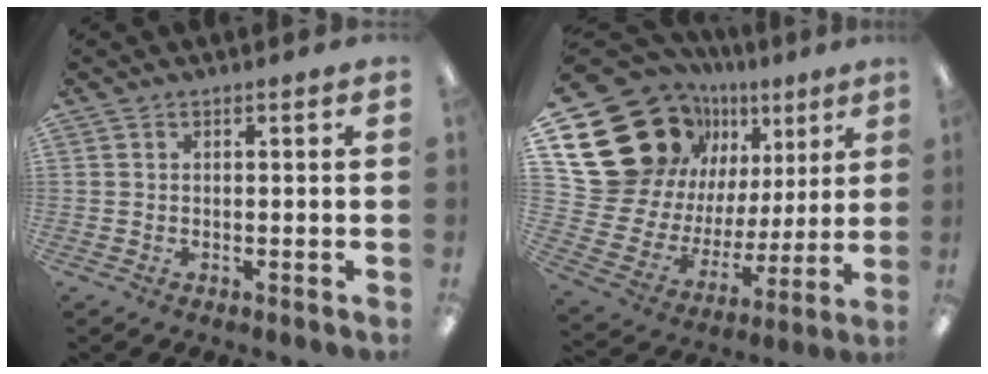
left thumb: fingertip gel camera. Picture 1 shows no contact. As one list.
[{"total": 24.0, "force": [12.4, 17.7, 10.6], "torque": [-0.203, -0.083, 0.262]}]